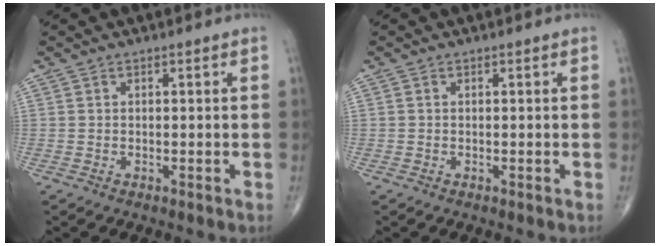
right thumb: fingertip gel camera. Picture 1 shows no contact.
{"total": 0.0}